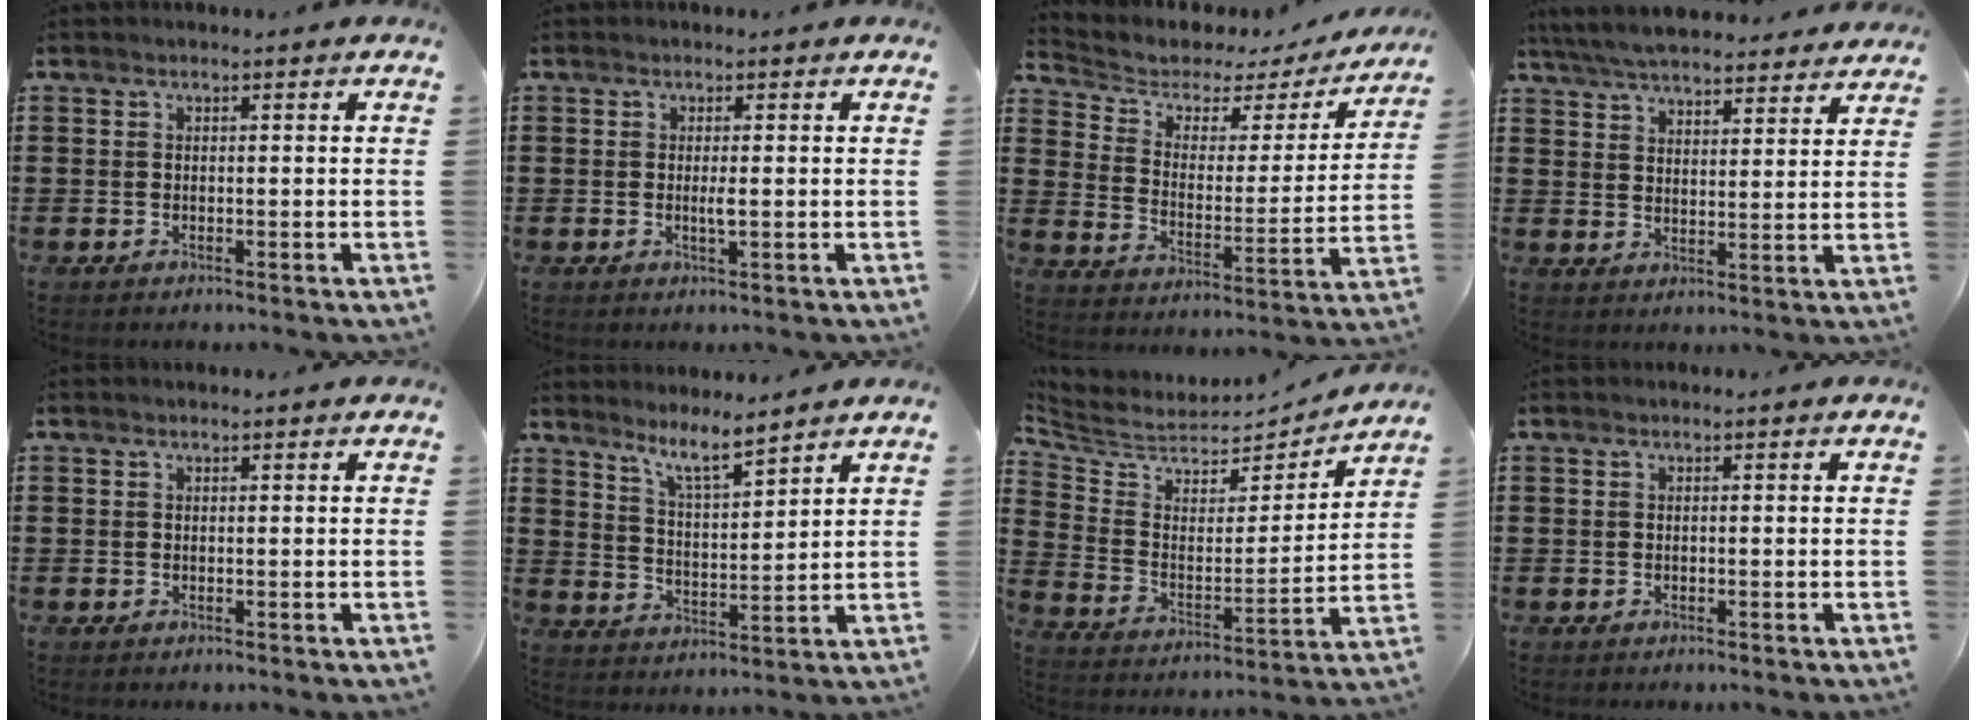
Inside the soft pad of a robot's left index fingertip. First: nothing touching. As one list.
[{"total": 1.6, "force": [0.0, 0.1, 1.6], "torque": [-0.031, -0.002, -0.001]}, {"total": 3.8, "force": [2.7, 2.2, 1.4], "torque": [-0.050, -0.018, 0.038]}, {"total": 5.9, "force": [5.7, 0.6, 1.5], "torque": [-0.050, -0.020, 0.104]}, {"total": 0.0}, {"total": 6.4, "force": [5.6, 0.3, 3.0], "torque": [-0.077, -0.023, 0.099]}, {"total": 5.4, "force": [4.9, 2.2, 0.7], "torque": [-0.050, -0.041, 0.081]}, {"total": 0.0}]